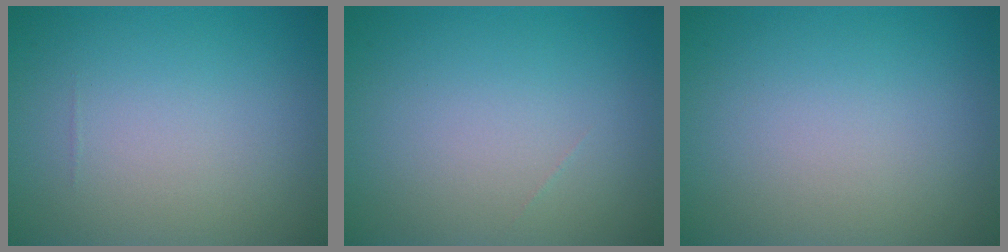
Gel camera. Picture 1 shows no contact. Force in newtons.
{"total": 0.0}
{"total": 0.0}